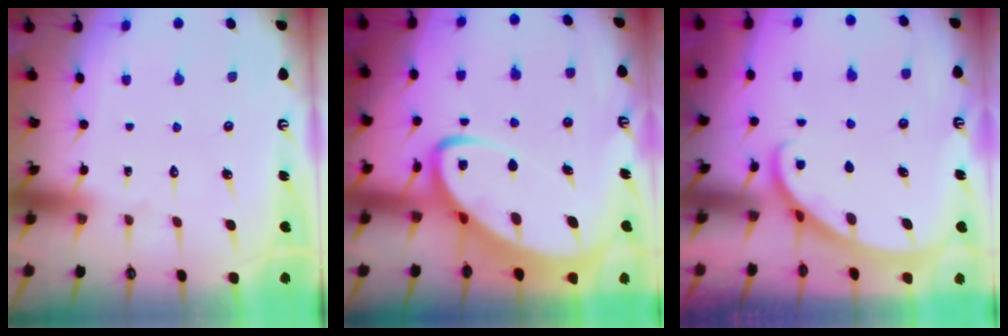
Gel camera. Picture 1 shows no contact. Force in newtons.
{"total": 7.1, "press": 7.1, "slide": 0.8}
{"total": 2.1, "press": 2.1, "slide": 0.2}